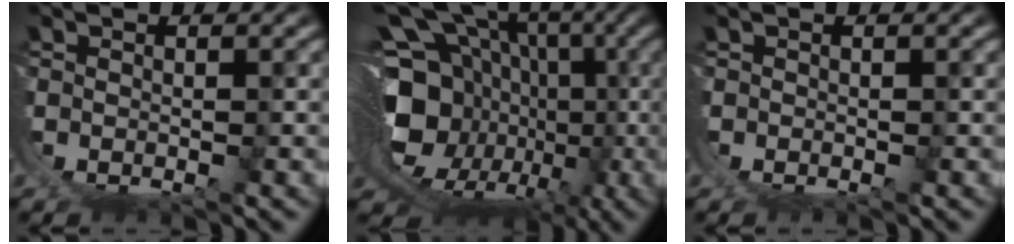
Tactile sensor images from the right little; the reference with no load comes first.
{"total": 21.5, "force": [1.7, 17.1, 12.9], "torque": [-0.251, -0.032, 0.028]}
{"total": 0.0}